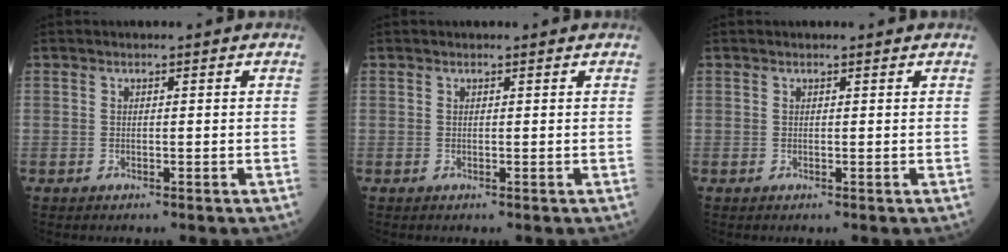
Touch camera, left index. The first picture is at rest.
{"total": 0.0}
{"total": 0.0}